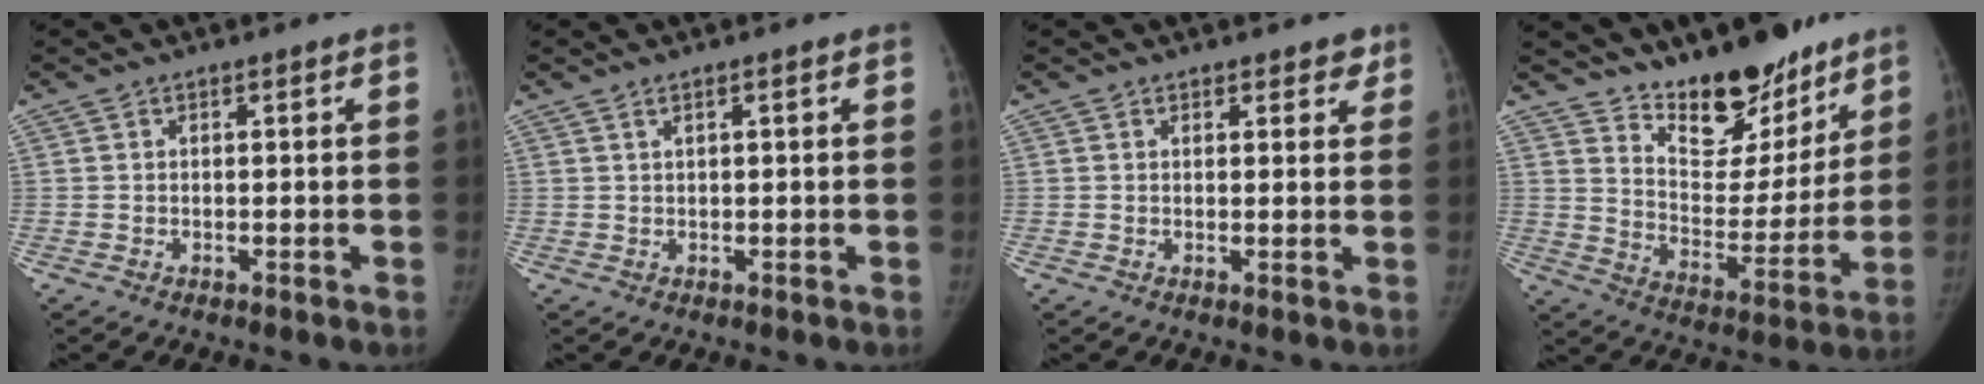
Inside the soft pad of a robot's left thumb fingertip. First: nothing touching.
{"total": 0.6, "force": [0.4, 0.0, 0.3], "torque": [-0.009, 0.003, 0.010]}
{"total": 2.6, "force": [2.0, 1.5, 0.9], "torque": [0.019, -0.008, 0.020]}
{"total": 17.3, "force": [13.5, 7.5, 7.8], "torque": [-0.054, -0.107, 0.216]}